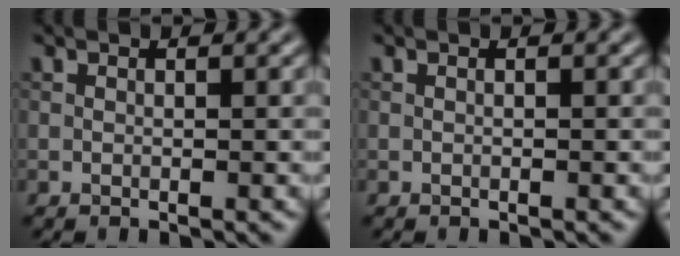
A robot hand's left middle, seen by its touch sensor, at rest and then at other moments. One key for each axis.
{"total": 0.0}